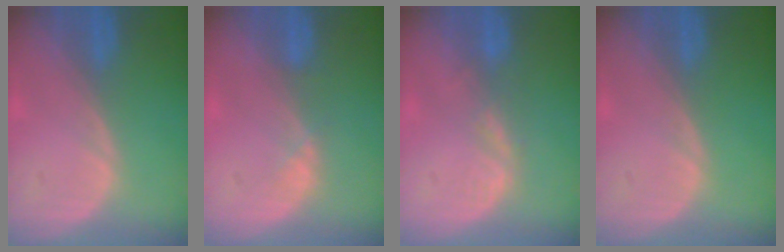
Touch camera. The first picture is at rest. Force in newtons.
{"total": 1.4, "press": 1.2, "slide": 0.7}
{"total": 2.7, "press": 2.1, "slide": 1.7}
{"total": 0.0}